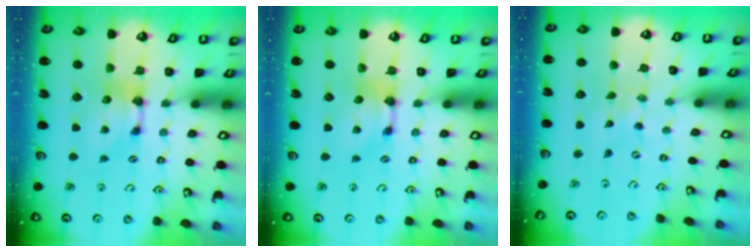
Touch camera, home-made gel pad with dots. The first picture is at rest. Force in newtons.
{"total": 0.0}
{"total": 6.9, "press": 6.9, "slide": 0.5}